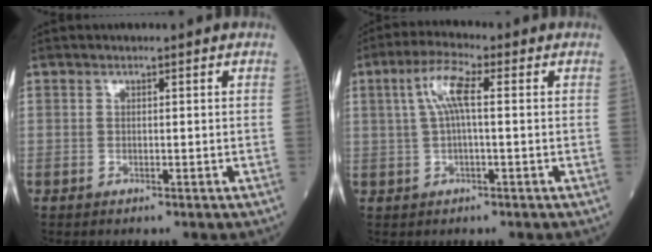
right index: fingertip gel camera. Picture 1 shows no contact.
{"total": 5.7, "force": [1.2, 0.9, 5.5], "torque": [-0.112, 0.020, 0.027]}